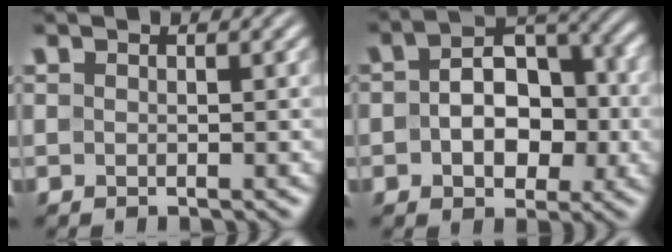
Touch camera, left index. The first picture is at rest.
{"total": 7.1, "force": [-0.3, 4.6, 5.4], "torque": [-0.070, 0.010, -0.012]}